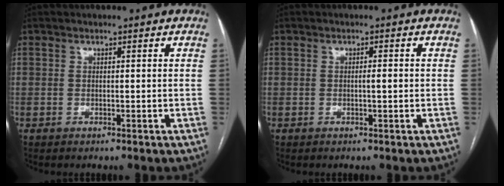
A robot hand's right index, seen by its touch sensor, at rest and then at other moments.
{"total": 1.2, "force": [-0.1, 0.1, 1.2], "torque": [-0.017, 0.002, -0.002]}